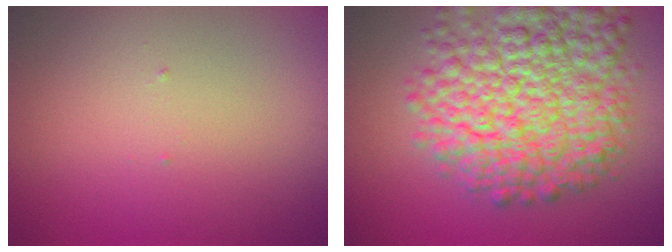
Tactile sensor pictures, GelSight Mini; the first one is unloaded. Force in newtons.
{"total": 11.4, "press": 11.4, "slide": 0.4}